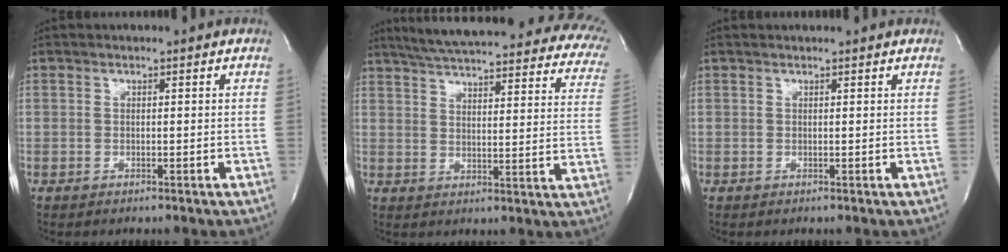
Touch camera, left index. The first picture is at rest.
{"total": 27.8, "force": [22.8, 5.5, 15.1], "torque": [-0.211, -0.025, 0.263]}
{"total": 2.1, "force": [2.0, 0.2, 0.7], "torque": [-0.013, 0.015, 0.022]}